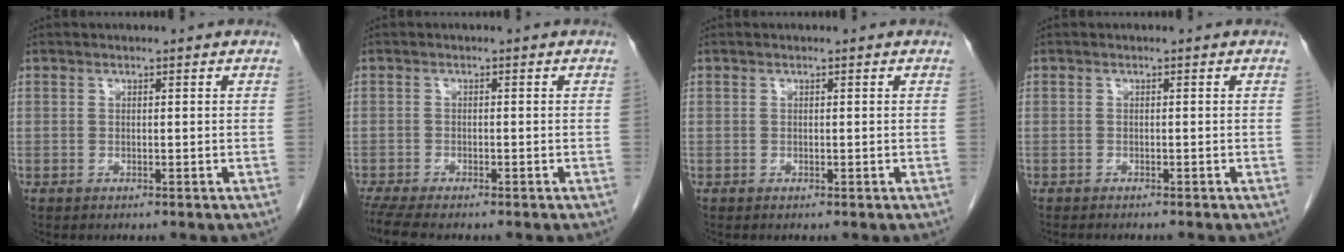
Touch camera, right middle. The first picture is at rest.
{"total": 5.6, "force": [-4.6, 0.9, 3.0], "torque": [-0.056, -0.013, -0.074]}
{"total": 0.0}
{"total": 2.7, "force": [-2.4, 0.1, 1.2], "torque": [-0.017, -0.004, -0.027]}